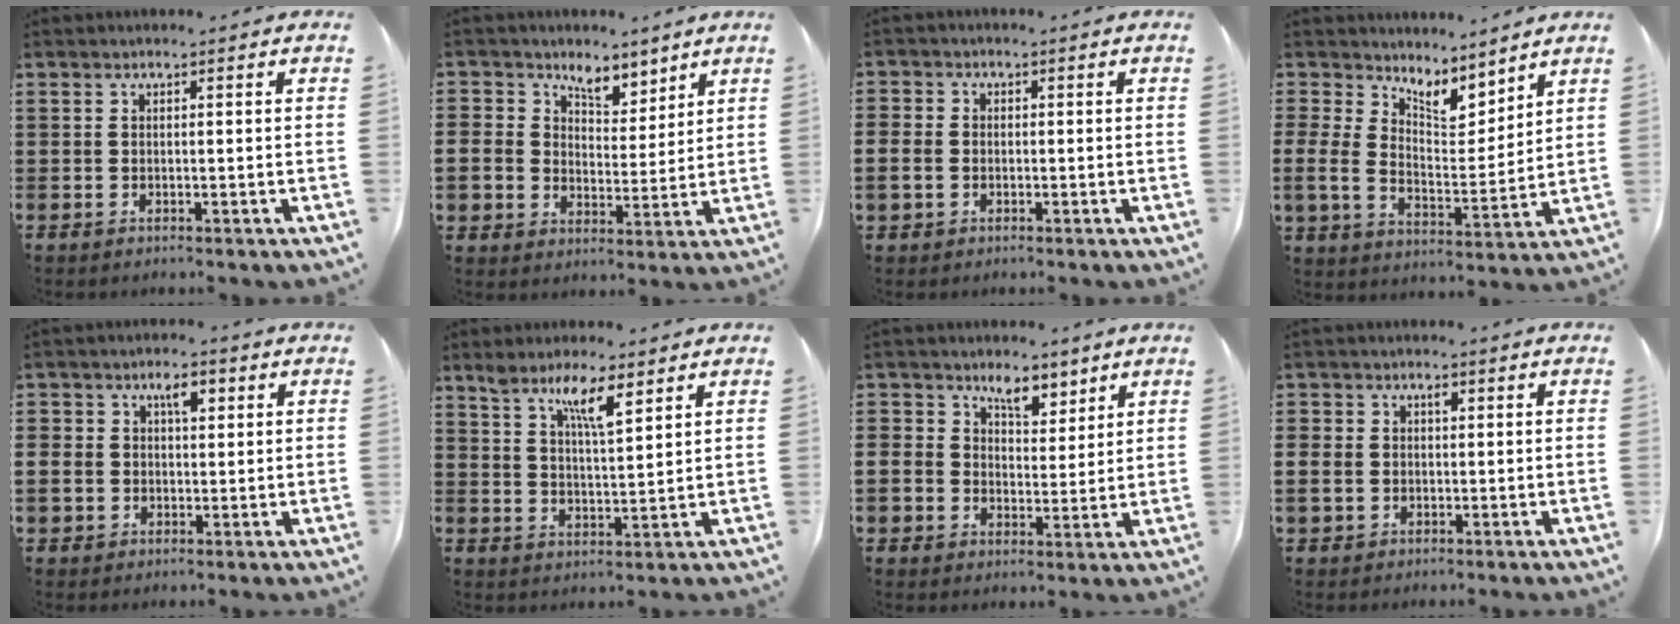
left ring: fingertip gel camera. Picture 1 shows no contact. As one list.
[{"total": 5.4, "force": [3.8, 3.7, -0.5], "torque": [-0.028, -0.018, 0.068]}, {"total": 2.6, "force": [-0.5, 2.4, 0.9], "torque": [-0.028, 0.006, -0.014]}, {"total": 6.2, "force": [5.2, 2.5, 2.4], "torque": [-0.063, -0.027, 0.091]}, {"total": 4.5, "force": [0.8, 3.9, 2.0], "torque": [-0.055, 0.016, 0.009]}, {"total": 6.5, "force": [4.3, 1.3, 4.8], "torque": [-0.096, -0.002, 0.071]}, {"total": 5.4, "force": [3.5, 4.1, 0.6], "torque": [-0.040, 0.003, 0.061]}, {"total": 3.4, "force": [-0.2, 3.1, 1.2], "torque": [-0.034, 0.012, -0.006]}]